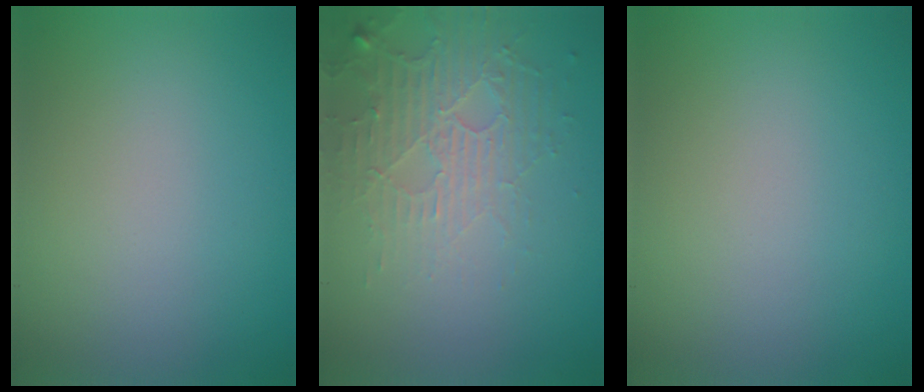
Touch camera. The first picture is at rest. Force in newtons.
{"total": 4.0, "press": 2.9, "slide": 2.8}
{"total": 0.0}